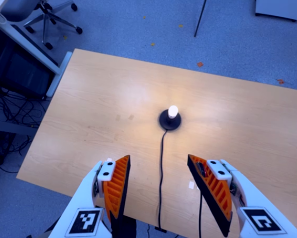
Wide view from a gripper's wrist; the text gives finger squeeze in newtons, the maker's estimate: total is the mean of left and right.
{"total": 0.0}